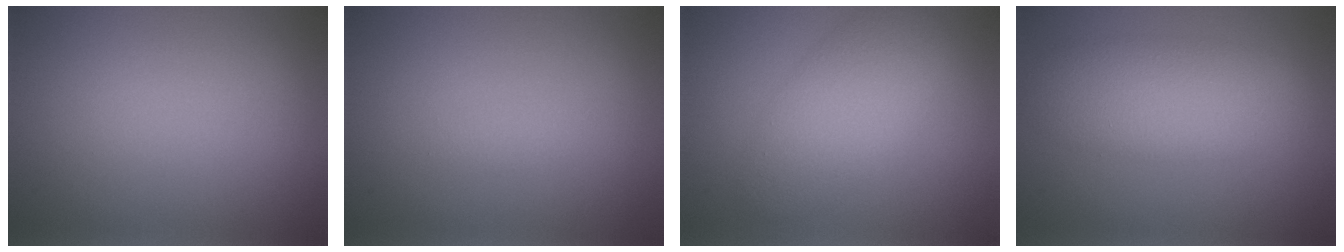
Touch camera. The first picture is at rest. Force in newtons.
{"total": 0.6, "press": 0.6, "slide": 0.0}
{"total": 4.5, "press": 4.5, "slide": 0.1}
{"total": 5.3, "press": 5.3, "slide": 0.2}